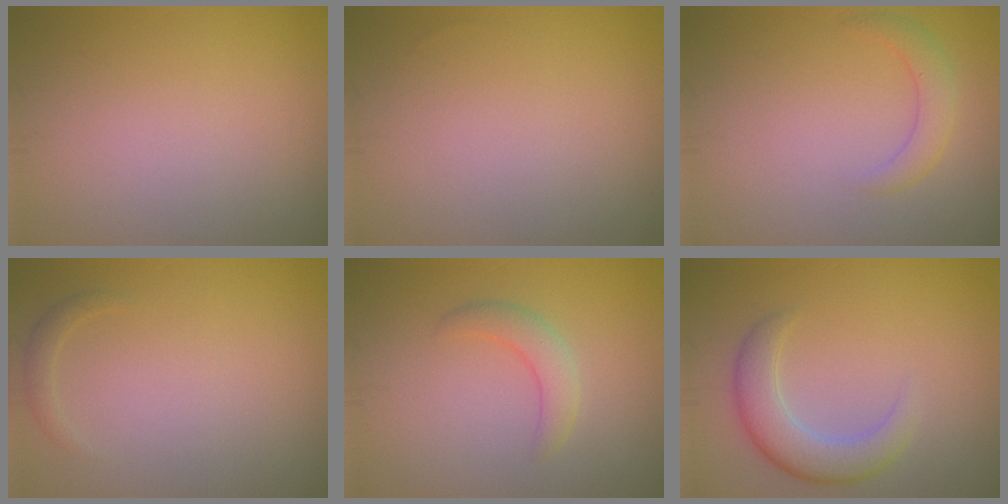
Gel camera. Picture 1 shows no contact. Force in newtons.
{"total": 0.0}
{"total": 2.0, "press": 2.0, "slide": 0.1}
{"total": 0.9, "press": 0.9, "slide": 0.1}
{"total": 2.3, "press": 2.3, "slide": 0.2}
{"total": 4.4, "press": 4.4, "slide": 0.3}